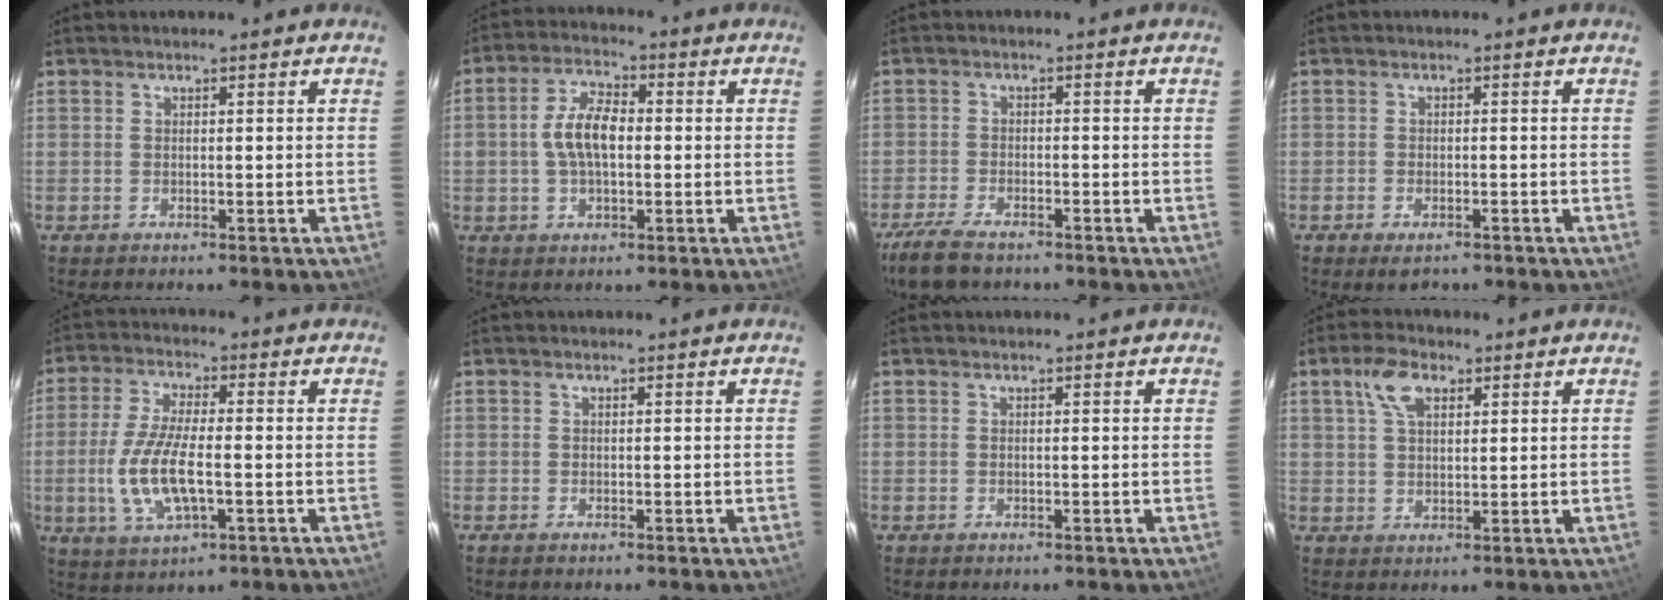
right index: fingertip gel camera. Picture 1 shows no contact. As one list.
[{"total": 7.7, "force": [-0.1, 4.1, 6.6], "torque": [-0.131, 0.015, 0.000]}, {"total": 8.0, "force": [-6.4, 2.7, 4.1], "torque": [-0.119, -0.021, -0.122]}, {"total": 3.3, "force": [-2.3, 1.8, 1.7], "torque": [-0.036, -0.007, -0.036]}, {"total": 11.0, "force": [-2.3, 4.0, 10.0], "torque": [-0.210, -0.008, -0.041]}, {"total": 0.0}, {"total": 0.0}, {"total": 6.1, "force": [2.9, 3.2, 4.3], "torque": [-0.083, 0.016, 0.055]}]